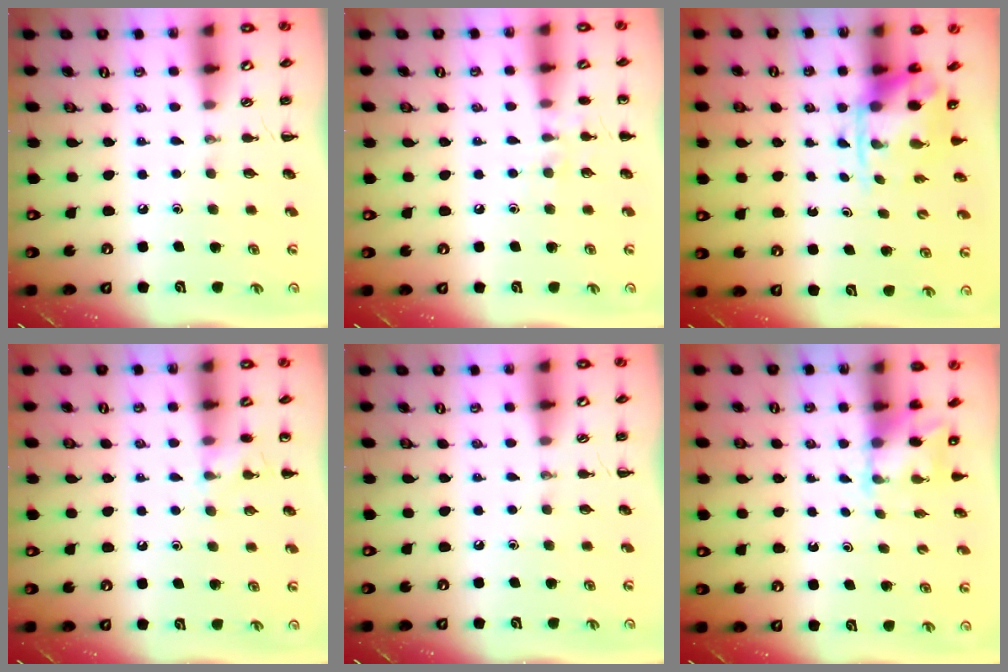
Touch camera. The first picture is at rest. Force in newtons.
{"total": 6.6, "press": 6.4, "slide": 1.6}
{"total": 3.8, "press": 3.7, "slide": 0.8}
{"total": 5.0, "press": 4.8, "slide": 1.4}
{"total": 0.0}
{"total": 2.1, "press": 2.0, "slide": 0.7}